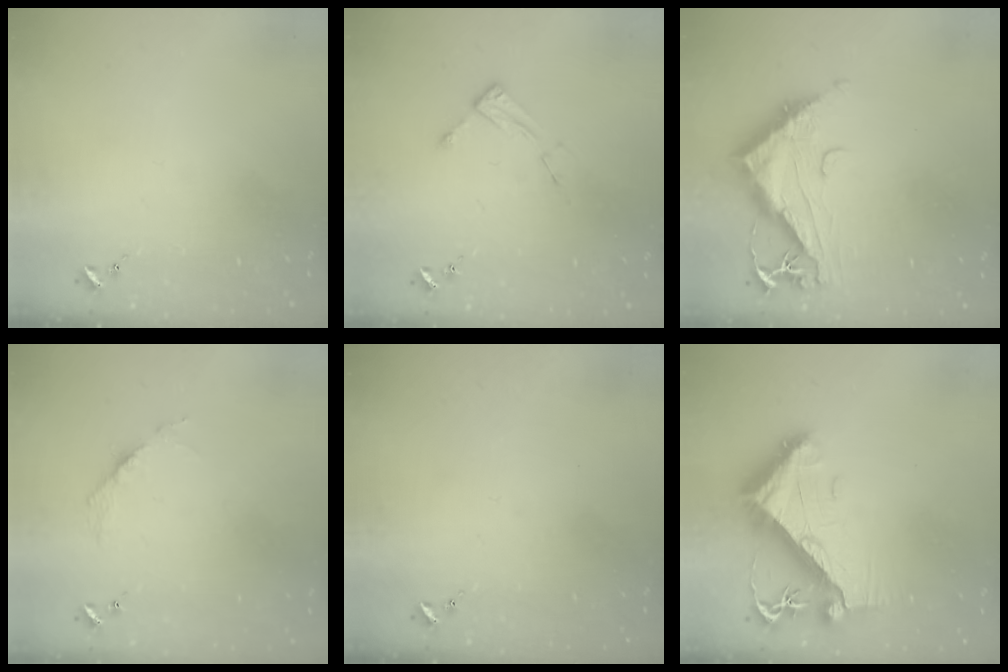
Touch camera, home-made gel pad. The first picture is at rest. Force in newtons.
{"total": 4.8, "press": 4.7, "slide": 0.3}
{"total": 13.4, "press": 13.4, "slide": 1.2}
{"total": 3.8, "press": 3.8, "slide": 0.4}
{"total": 0.0}
{"total": 11.0, "press": 10.9, "slide": 1.4}